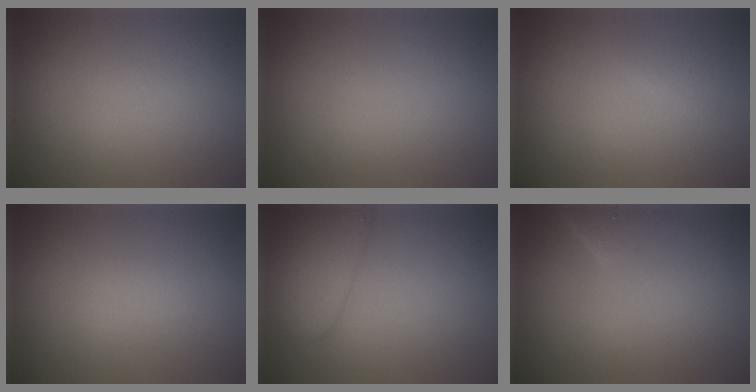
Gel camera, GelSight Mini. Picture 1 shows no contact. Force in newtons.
{"total": 0.0}
{"total": 0.9, "press": 0.9, "slide": 0.1}
{"total": 1.0, "press": 1.0, "slide": 0.0}
{"total": 3.2, "press": 3.2, "slide": 0.1}
{"total": 2.1, "press": 2.1, "slide": 0.1}